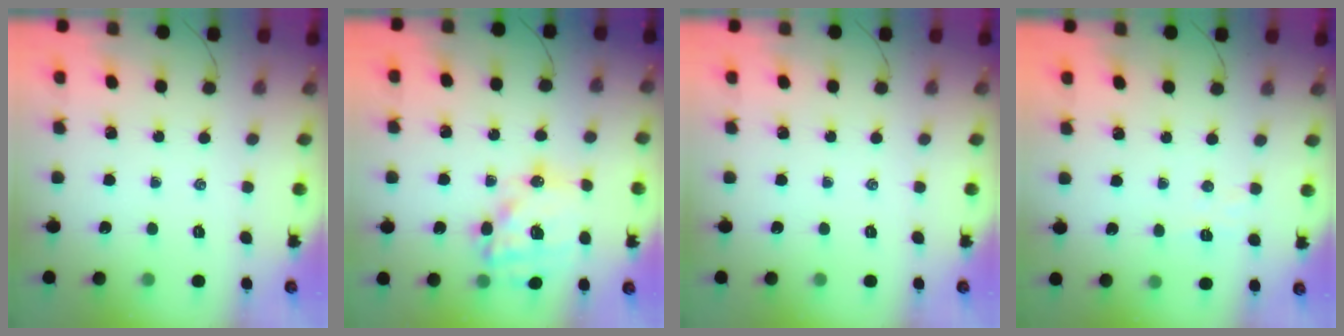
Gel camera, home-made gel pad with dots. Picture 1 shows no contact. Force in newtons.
{"total": 17.8, "press": 17.4, "slide": 3.7}
{"total": 0.0}
{"total": 2.9, "press": 2.9, "slide": 0.7}